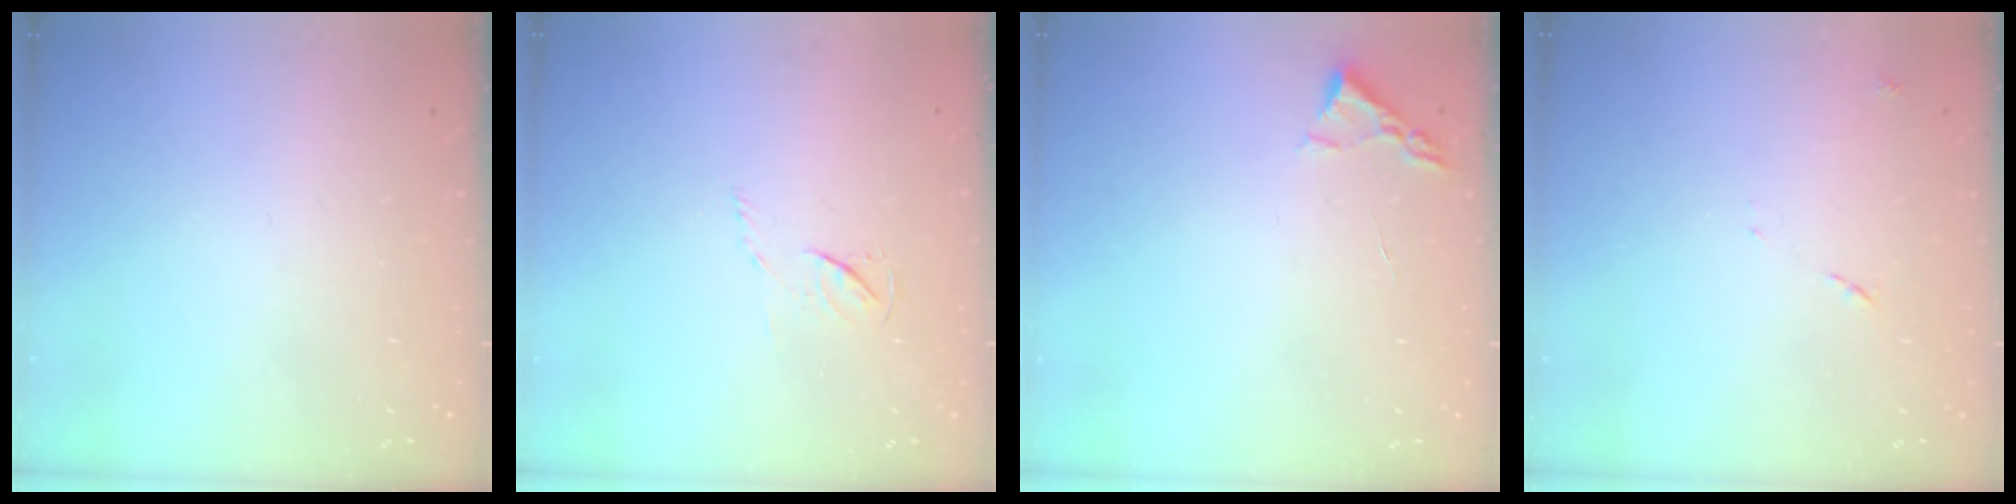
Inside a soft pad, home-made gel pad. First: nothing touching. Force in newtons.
{"total": 3.9, "press": 3.9, "slide": 0.4}
{"total": 2.4, "press": 2.3, "slide": 0.3}
{"total": 8.5, "press": 8.5, "slide": 0.7}